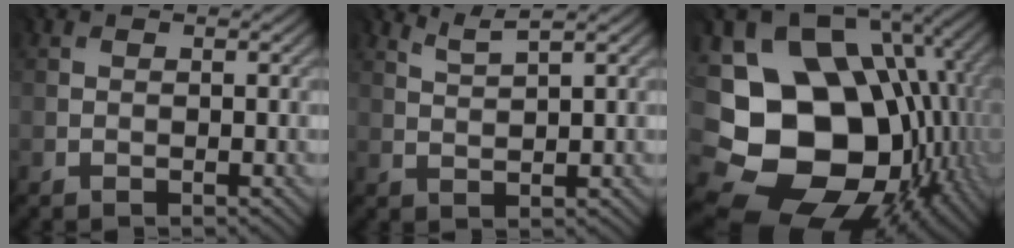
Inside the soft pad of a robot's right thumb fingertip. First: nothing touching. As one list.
[{"total": 2.2, "force": [2.1, -0.4, 0.8], "torque": [-0.020, 0.004, 0.050]}, {"total": 21.5, "force": [-2.3, 17.3, 12.6], "torque": [-0.250, -0.021, -0.036]}]